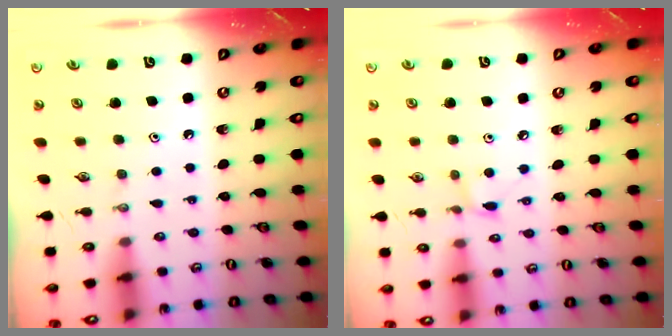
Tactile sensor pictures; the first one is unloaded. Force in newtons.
{"total": 5.0, "press": 5.0, "slide": 0.6}